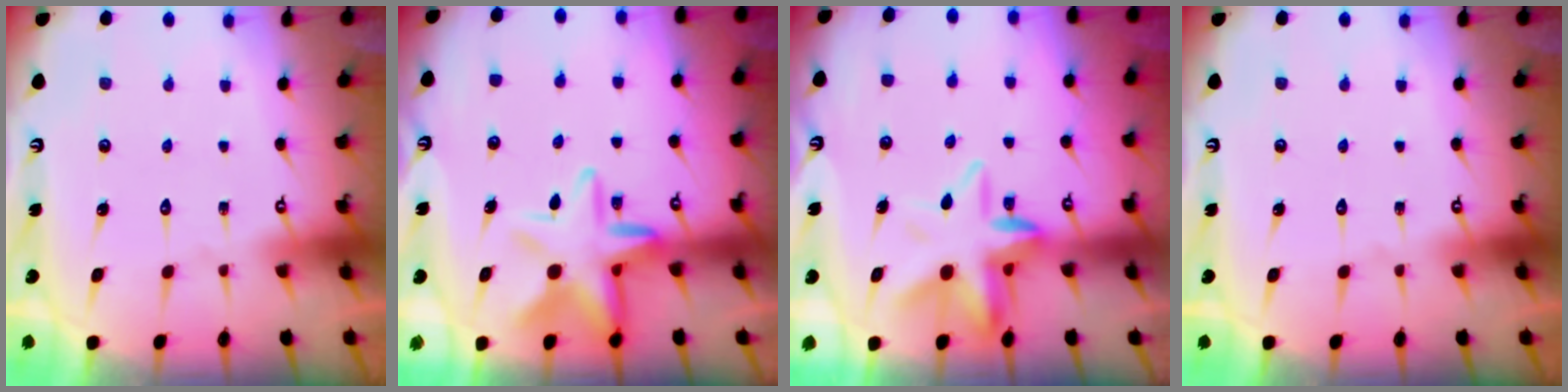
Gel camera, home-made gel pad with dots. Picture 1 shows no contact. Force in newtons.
{"total": 11.8, "press": 11.7, "slide": 1.8}
{"total": 8.2, "press": 7.8, "slide": 2.4}
{"total": 0.0}